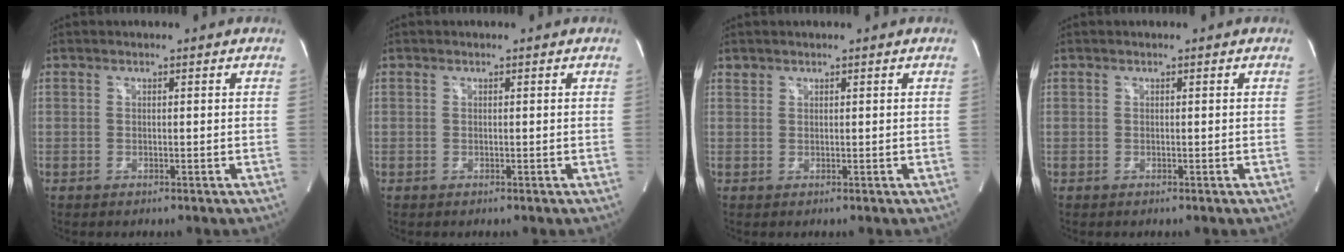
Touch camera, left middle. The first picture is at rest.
{"total": 0.0}
{"total": 0.7, "force": [0.6, 0.3, -0.1], "torque": [0.000, 0.007, 0.011]}
{"total": 0.0}